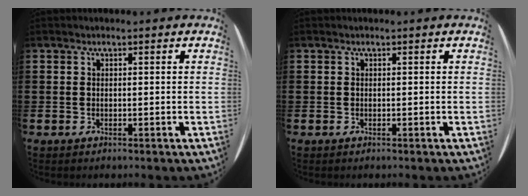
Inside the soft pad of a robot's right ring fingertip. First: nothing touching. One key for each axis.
{"total": 0.0}